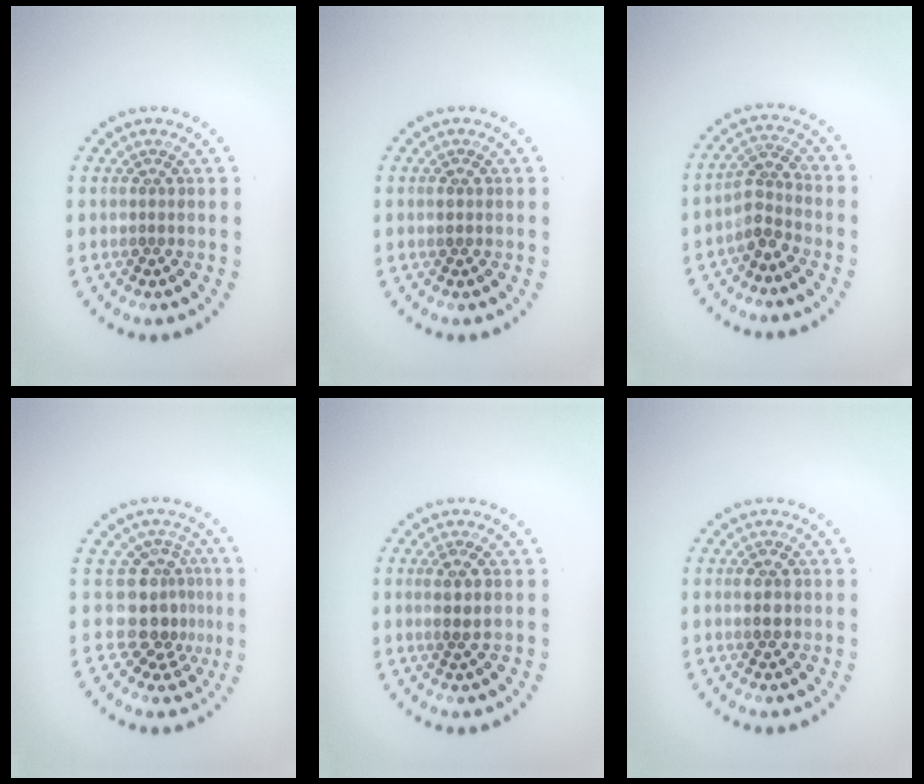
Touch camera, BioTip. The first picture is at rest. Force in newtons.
{"total": 1.1, "press": 1.1, "slide": 0.1}
{"total": 2.5, "press": 1.9, "slide": 1.6}
{"total": 3.8, "press": 2.8, "slide": 2.5}
{"total": 1.6, "press": 1.4, "slide": 0.9}
{"total": 2.6, "press": 2.6, "slide": 0.1}